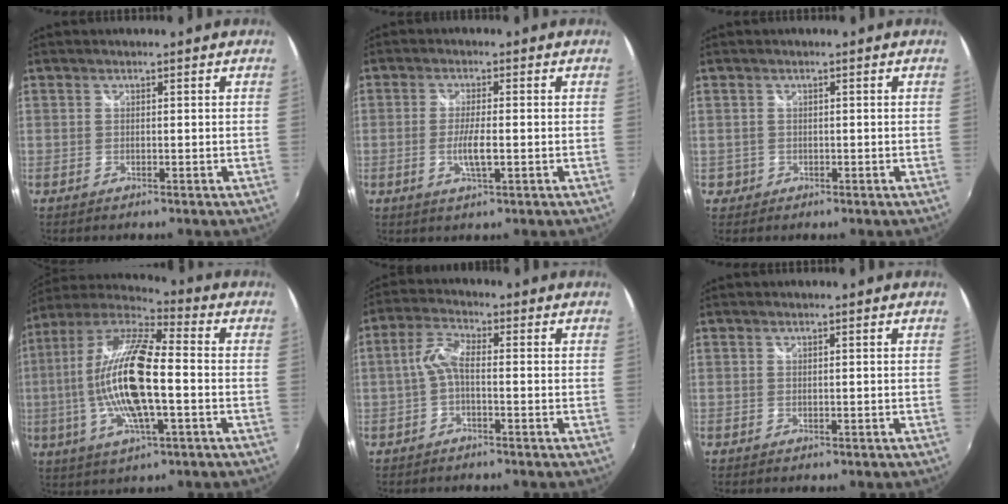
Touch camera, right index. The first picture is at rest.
{"total": 4.4, "force": [-1.1, 0.6, 4.3], "torque": [-0.082, -0.009, -0.019]}
{"total": 2.1, "force": [-0.4, 2.0, 0.0], "torque": [0.002, 0.005, -0.002]}
{"total": 18.7, "force": [-2.0, 4.8, 18.0], "torque": [-0.333, -0.005, -0.045]}
{"total": 4.3, "force": [-1.2, 1.3, 3.9], "torque": [-0.089, 0.012, -0.025]}
{"total": 0.0}